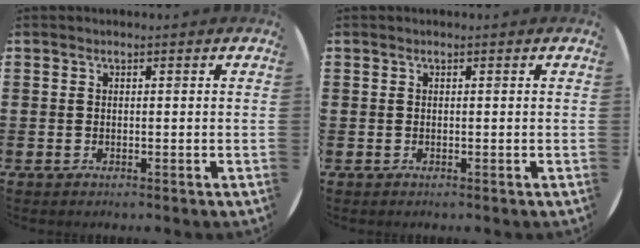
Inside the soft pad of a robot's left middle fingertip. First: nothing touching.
{"total": 0.0}